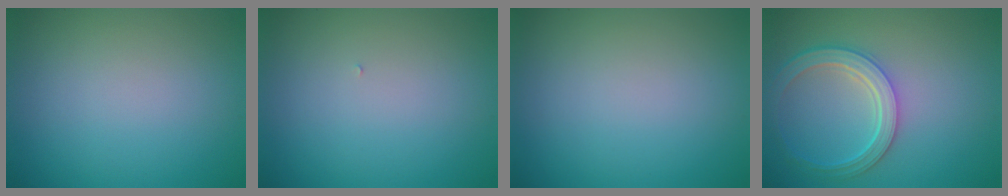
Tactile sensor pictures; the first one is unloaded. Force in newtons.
{"total": 0.0}
{"total": 0.0}
{"total": 4.4, "press": 3.6, "slide": 2.6}